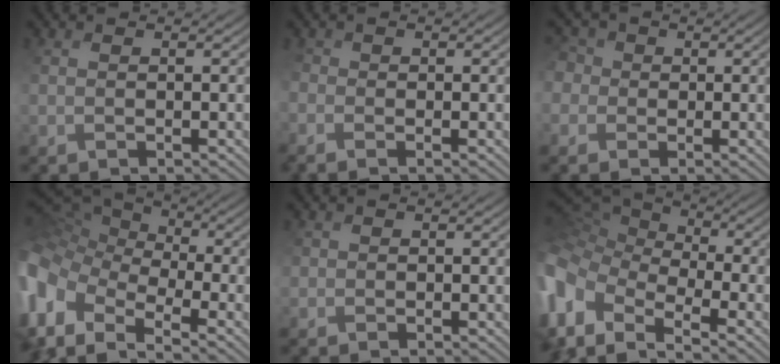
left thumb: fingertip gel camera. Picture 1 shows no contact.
{"total": 2.0, "force": [-1.3, 0.9, 1.2], "torque": [-0.033, -0.007, -0.030]}
{"total": 5.3, "force": [0.5, 4.9, 2.0], "torque": [-0.091, 0.015, -0.020]}
{"total": 14.0, "force": [-3.2, 9.3, 9.9], "torque": [-0.292, -0.025, -0.015]}
{"total": 0.9, "force": [0.3, 0.9, -0.1], "torque": [0.007, 0.000, 0.002]}
{"total": 12.6, "force": [-3.4, 7.8, 9.3], "torque": [-0.271, -0.017, -0.027]}